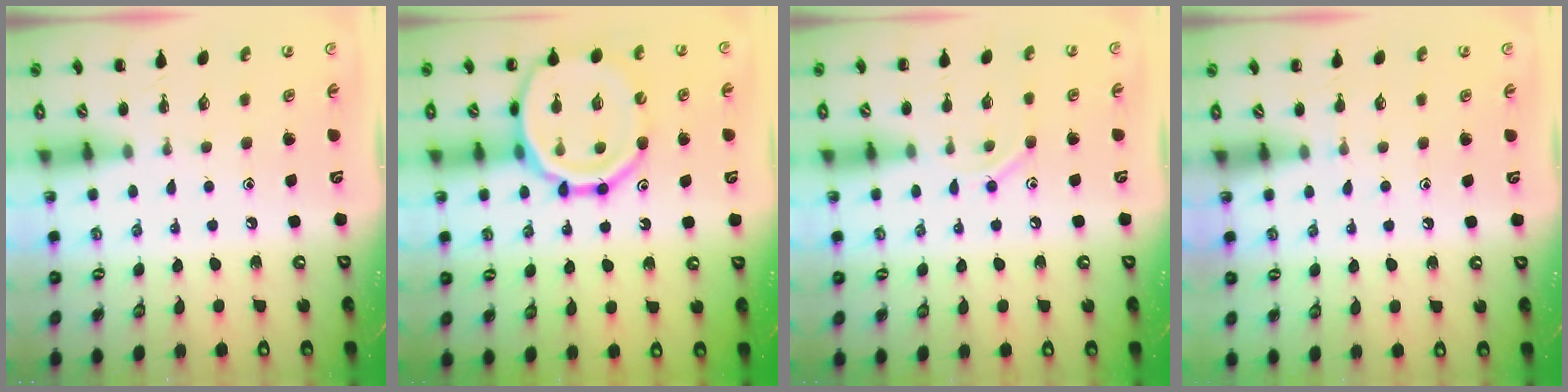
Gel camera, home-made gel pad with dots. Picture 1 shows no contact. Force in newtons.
{"total": 19.8, "press": 19.6, "slide": 3.1}
{"total": 7.8, "press": 7.7, "slide": 1.5}
{"total": 3.2, "press": 3.0, "slide": 1.2}